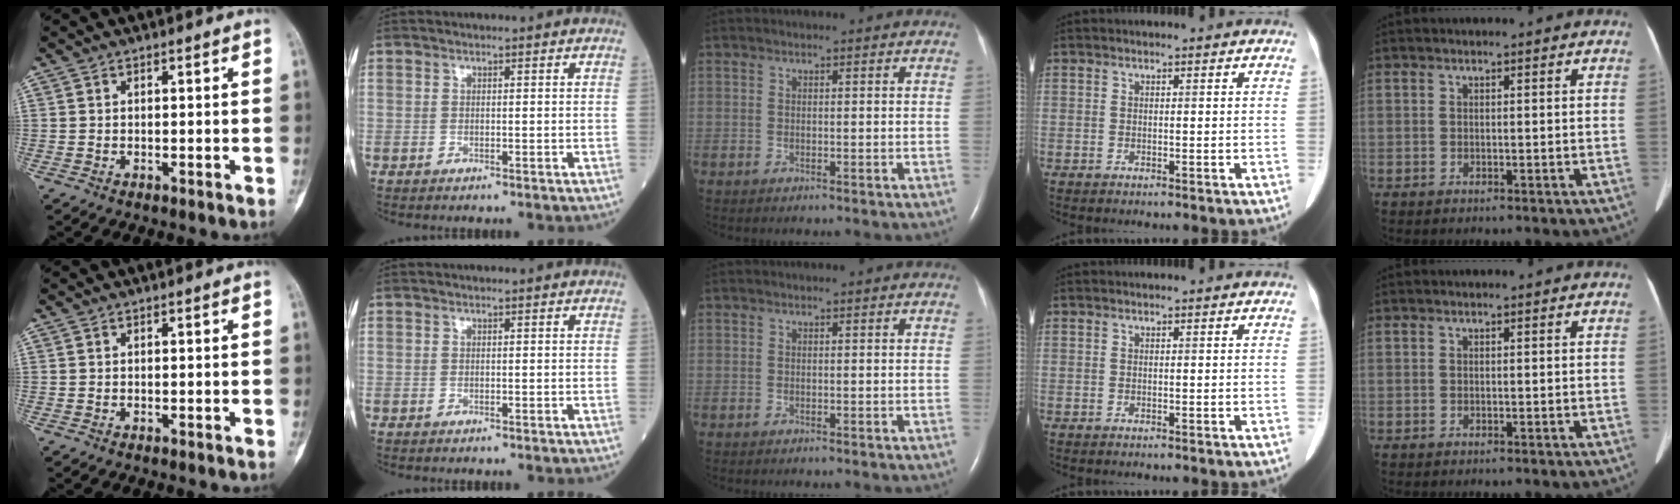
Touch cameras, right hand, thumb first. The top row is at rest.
{}